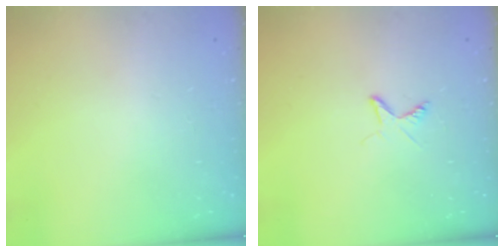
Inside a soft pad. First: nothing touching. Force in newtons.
{"total": 3.8, "press": 3.8, "slide": 0.4}